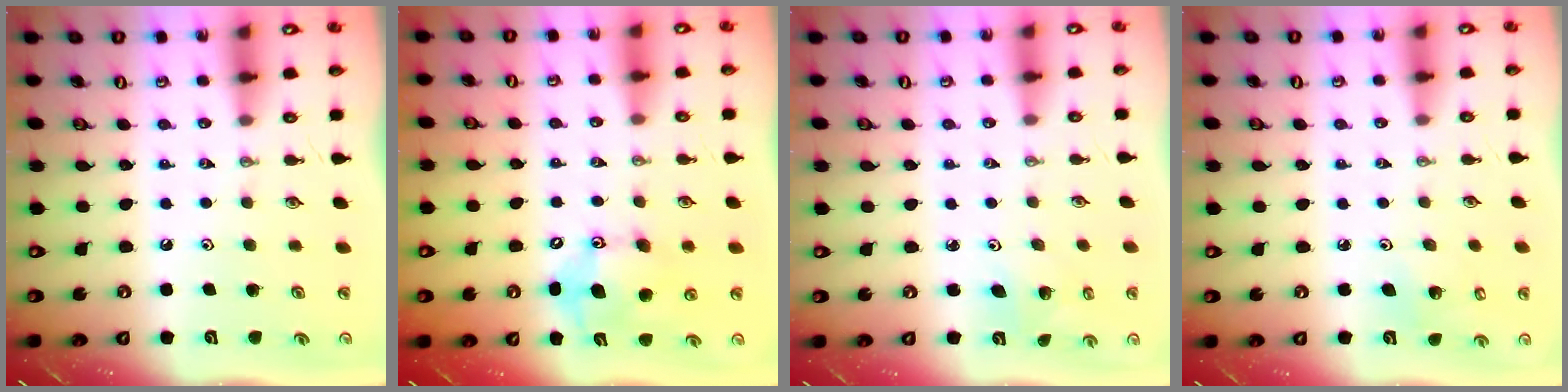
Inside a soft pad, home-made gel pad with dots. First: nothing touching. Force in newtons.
{"total": 11.8, "press": 11.6, "slide": 1.9}
{"total": 2.8, "press": 2.8, "slide": 0.2}
{"total": 3.5, "press": 3.1, "slide": 1.8}